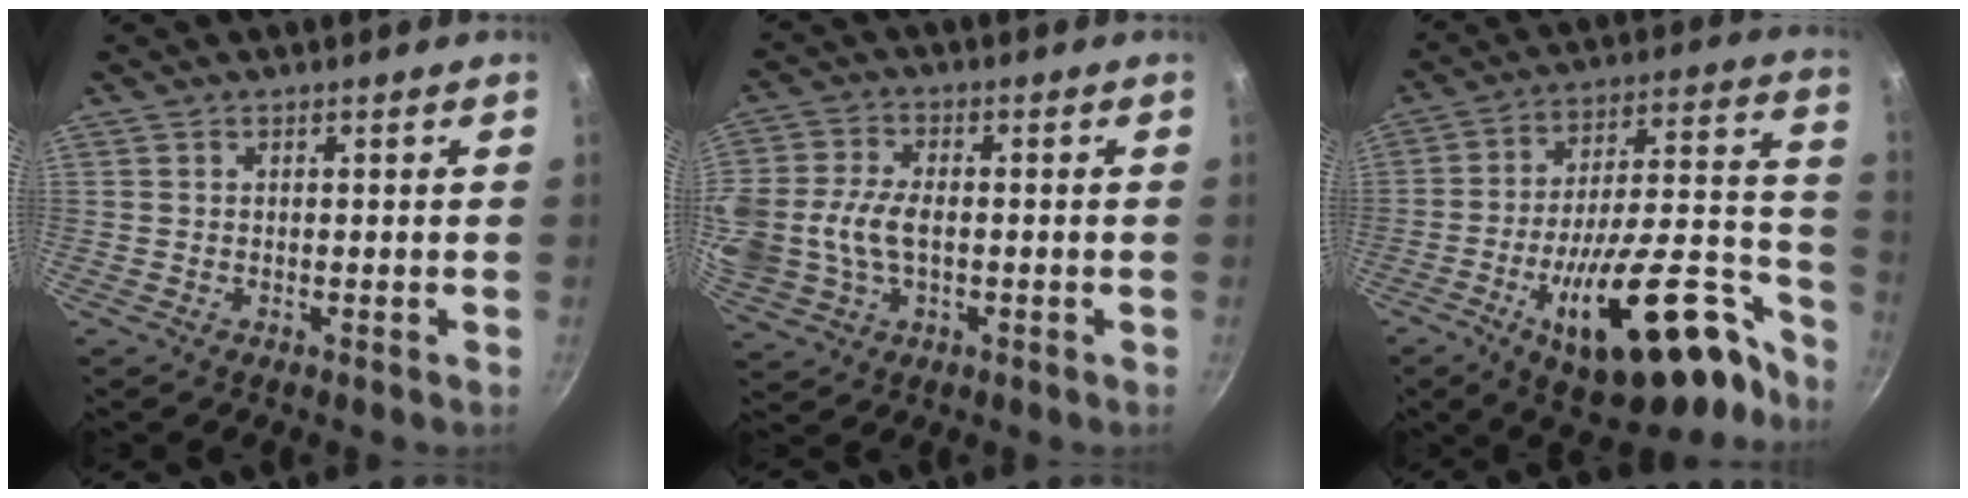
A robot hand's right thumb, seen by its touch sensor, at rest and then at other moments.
{"total": 15.1, "force": [-1.0, 10.5, 10.9], "torque": [-0.251, 0.018, -0.019]}
{"total": 28.0, "force": [-14.2, 11.6, 21.2], "torque": [-0.262, 0.093, -0.211]}